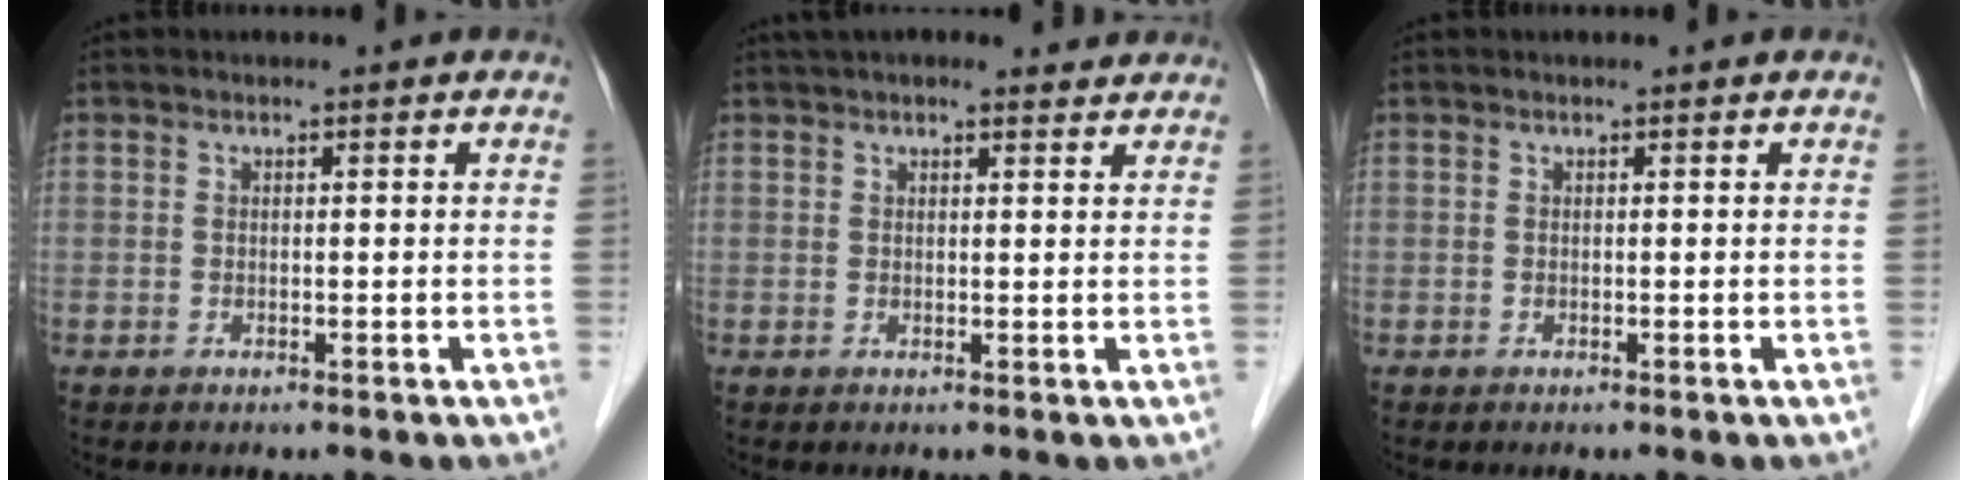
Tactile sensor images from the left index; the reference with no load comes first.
{"total": 7.0, "force": [6.1, 1.8, 2.9], "torque": [-0.041, 0.028, 0.080]}
{"total": 0.0}